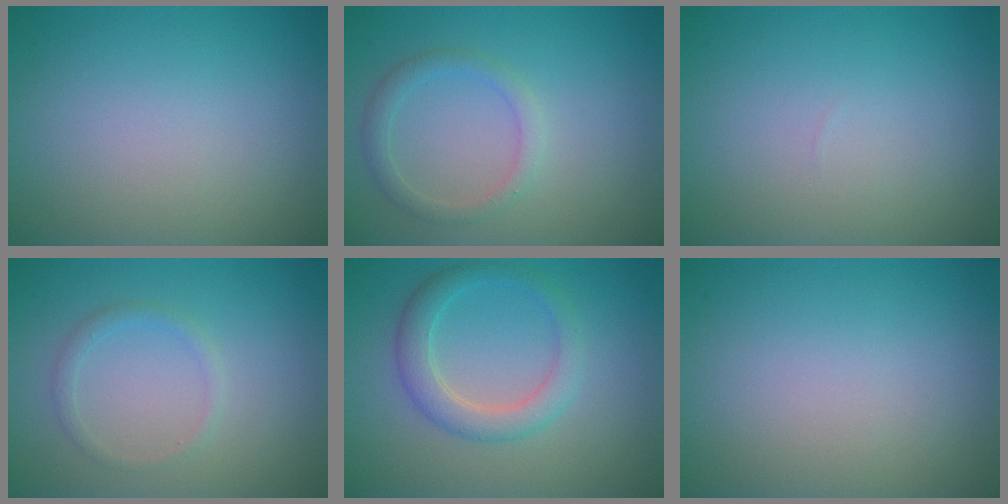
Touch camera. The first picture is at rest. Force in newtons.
{"total": 1.8, "press": 1.8, "slide": 0.1}
{"total": 0.0}
{"total": 1.2, "press": 1.1, "slide": 0.1}
{"total": 3.2, "press": 3.2, "slide": 0.2}
{"total": 0.0}